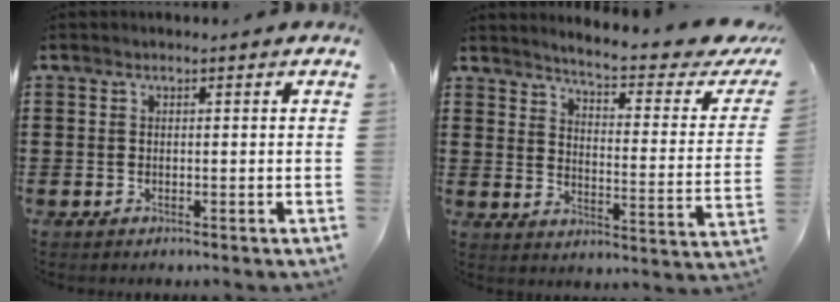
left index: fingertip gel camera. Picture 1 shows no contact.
{"total": 4.3, "force": [3.6, -0.8, 2.2], "torque": [-0.054, -0.039, 0.051]}